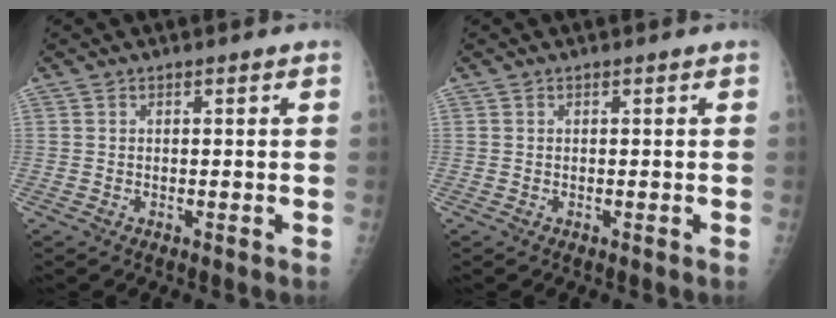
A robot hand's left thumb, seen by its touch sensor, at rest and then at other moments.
{"total": 0.0}